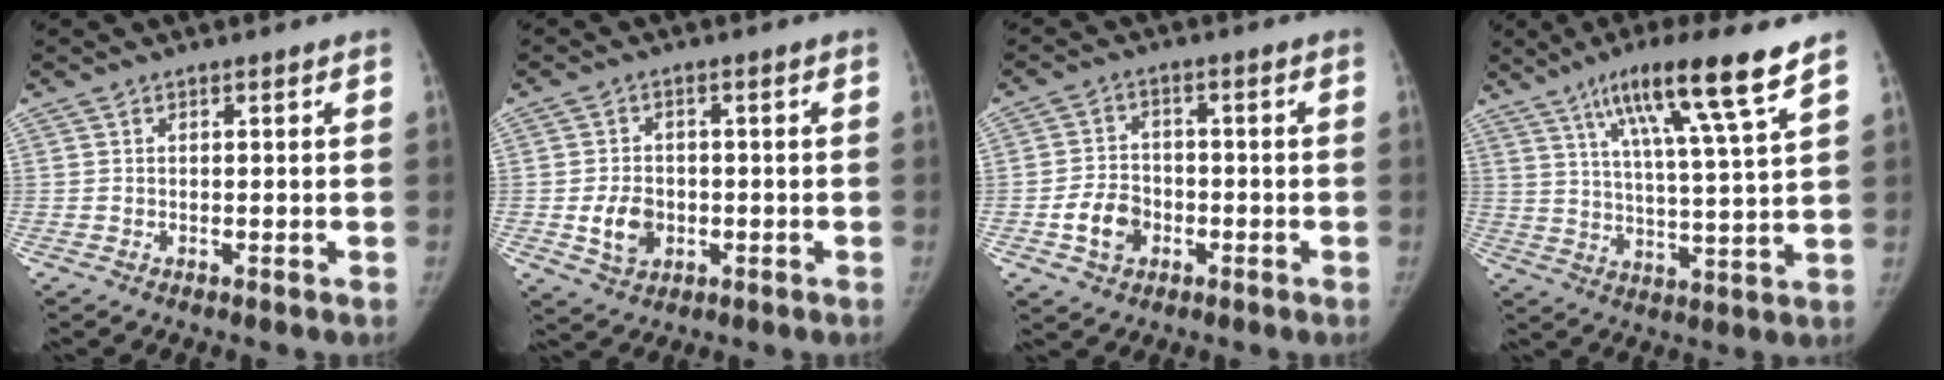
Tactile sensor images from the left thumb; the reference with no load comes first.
{"total": 6.0, "force": [-1.1, 4.7, 3.7], "torque": [-0.047, 0.003, -0.013]}
{"total": 6.7, "force": [-2.3, 5.3, 3.4], "torque": [-0.045, 0.016, -0.039]}
{"total": 15.6, "force": [9.5, 0.7, 12.3], "torque": [-0.201, -0.036, 0.155]}